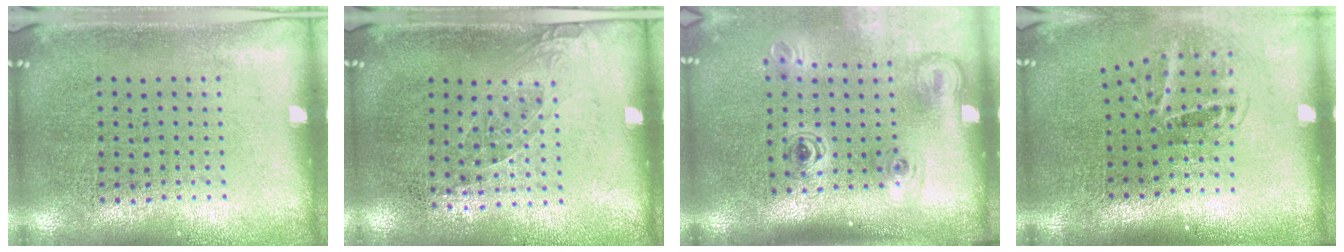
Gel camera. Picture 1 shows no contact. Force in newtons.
{"total": 1.0, "press": 0.7, "slide": 0.7}
{"total": 2.2, "press": 1.5, "slide": 1.6}
{"total": 2.0, "press": 1.3, "slide": 1.5}